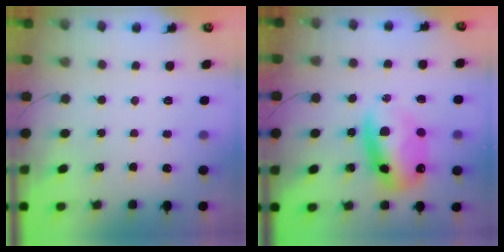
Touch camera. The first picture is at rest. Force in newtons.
{"total": 12.0, "press": 11.6, "slide": 3.2}